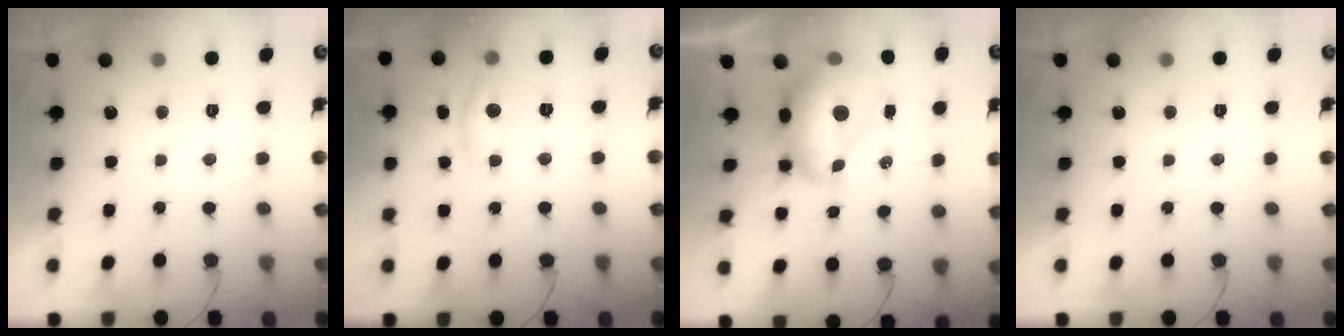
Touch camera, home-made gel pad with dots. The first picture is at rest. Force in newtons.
{"total": 6.8, "press": 6.8, "slide": 0.2}
{"total": 10.5, "press": 10.4, "slide": 1.2}
{"total": 0.0}